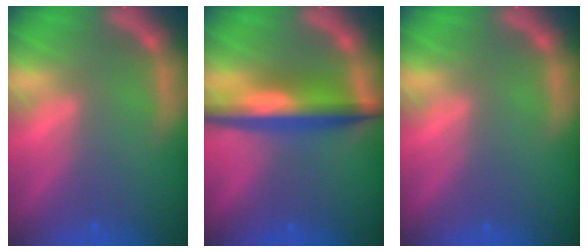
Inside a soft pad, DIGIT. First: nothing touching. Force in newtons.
{"total": 6.5}
{"total": 0.0}